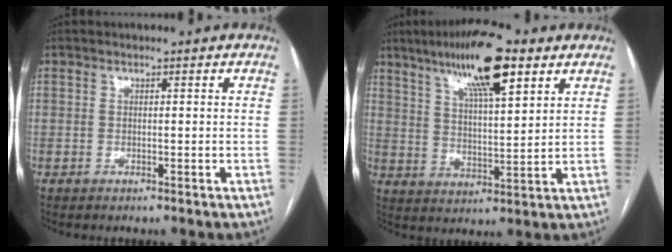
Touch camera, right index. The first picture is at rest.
{"total": 13.6, "force": [8.2, 2.6, 10.6], "torque": [-0.186, 0.013, 0.140]}